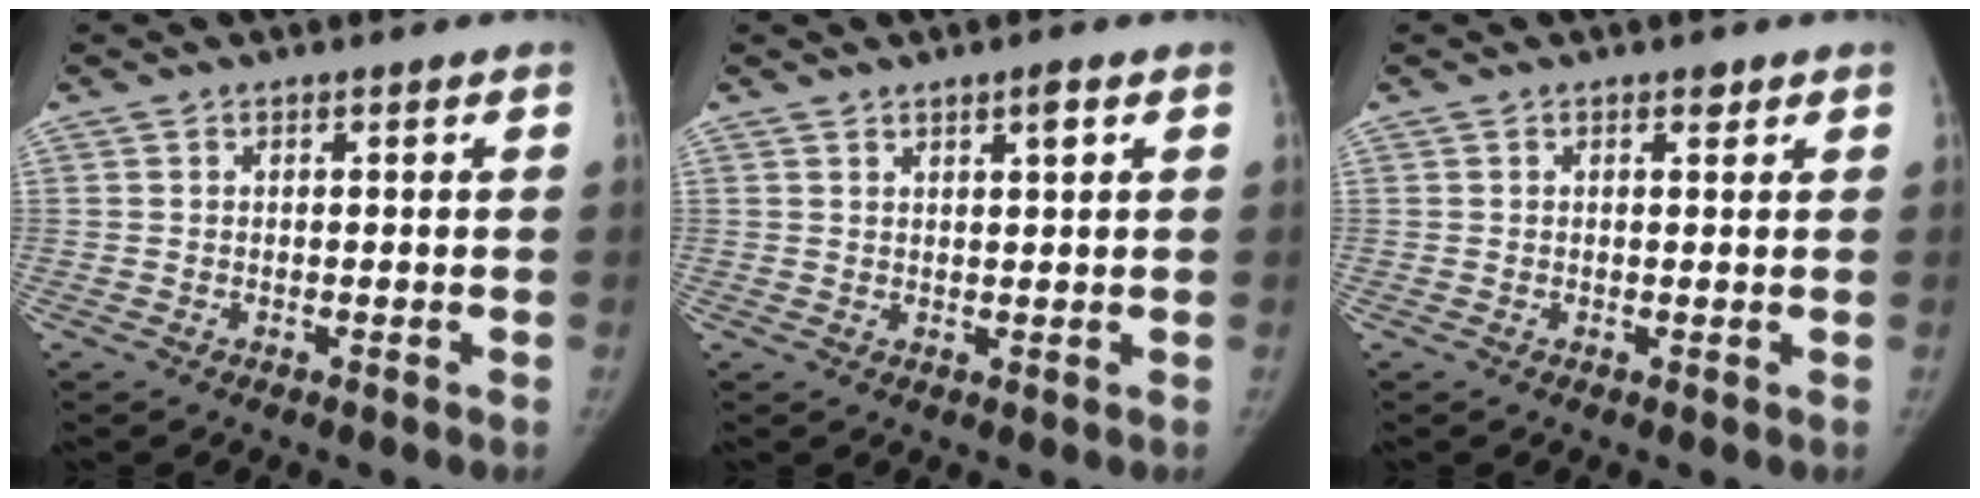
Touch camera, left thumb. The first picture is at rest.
{"total": 2.6, "force": [1.5, 0.6, 2.0], "torque": [-0.026, -0.008, 0.023]}
{"total": 1.2, "force": [0.8, 0.6, 0.7], "torque": [-0.004, -0.003, 0.010]}